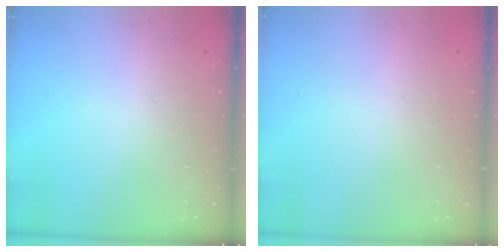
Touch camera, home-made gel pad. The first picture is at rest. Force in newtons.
{"total": 0.0}